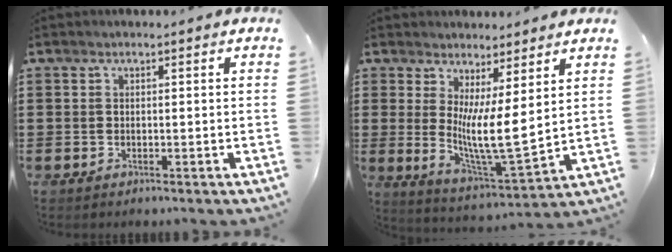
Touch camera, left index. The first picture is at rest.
{"total": 8.4, "force": [2.7, 1.5, 7.8], "torque": [-0.142, -0.031, 0.047]}